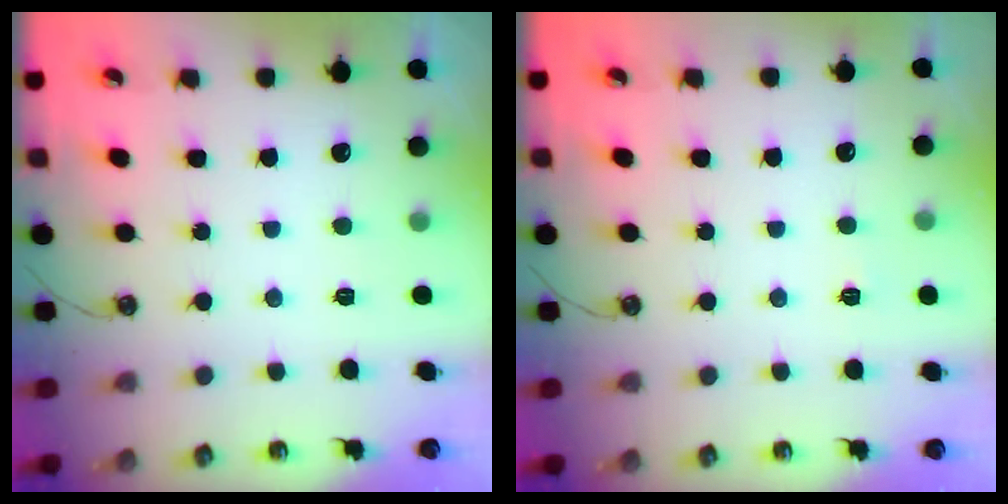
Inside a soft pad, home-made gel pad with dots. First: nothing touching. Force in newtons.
{"total": 2.4, "press": 2.4, "slide": 0.4}